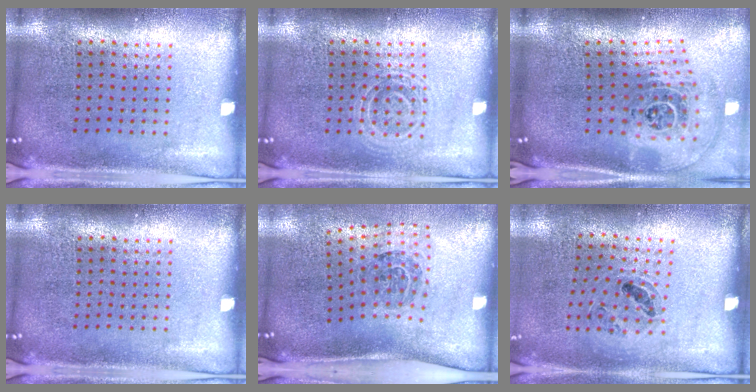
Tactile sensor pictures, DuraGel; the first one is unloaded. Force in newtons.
{"total": 1.8, "press": 1.8, "slide": 0.4}
{"total": 2.9, "press": 2.0, "slide": 2.1}
{"total": 0.0}
{"total": 1.7, "press": 1.1, "slide": 1.2}
{"total": 1.0, "press": 0.8, "slide": 0.5}